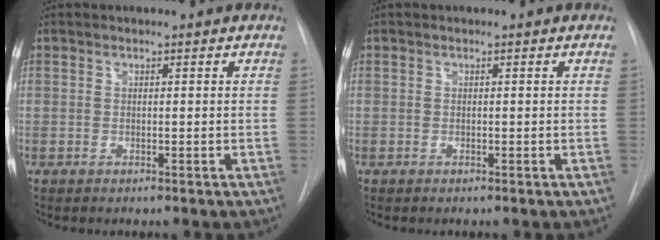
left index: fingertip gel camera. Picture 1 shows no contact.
{"total": 0.0}